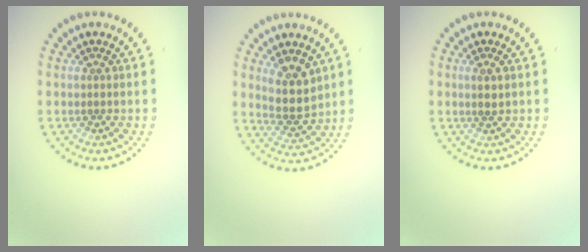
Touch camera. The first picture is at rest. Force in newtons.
{"total": 4.0, "press": 3.8, "slide": 1.4}
{"total": 0.7, "press": 0.7, "slide": 0.3}